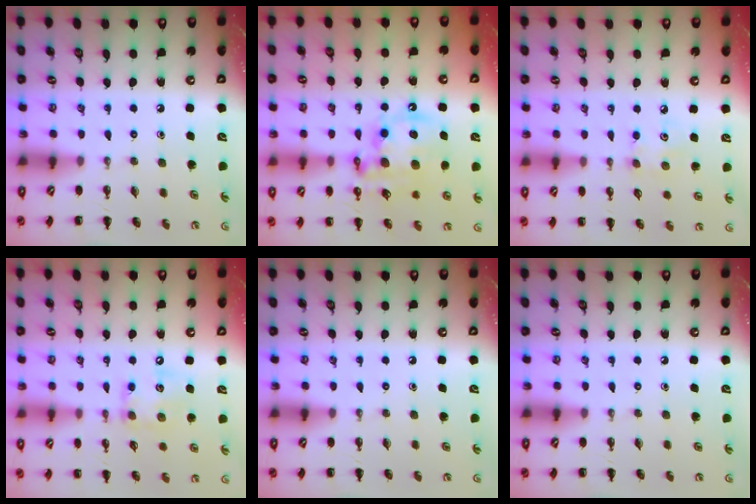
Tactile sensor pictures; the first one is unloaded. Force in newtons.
{"total": 15.3, "press": 14.9, "slide": 3.5}
{"total": 3.8, "press": 3.8, "slide": 0.7}
{"total": 10.8, "press": 10.7, "slide": 1.6}
{"total": 0.0}
{"total": 0.0}